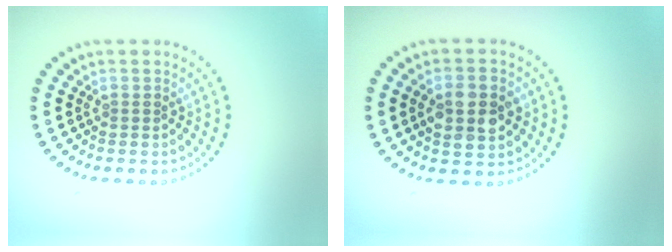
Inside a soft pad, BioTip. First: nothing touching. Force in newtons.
{"total": 4.5, "press": 4.5, "slide": 0.1}